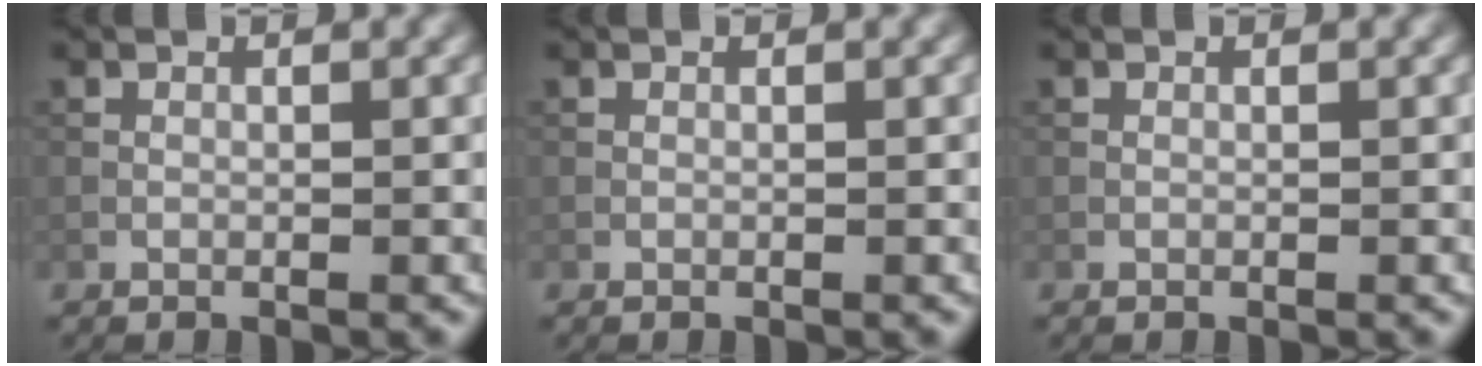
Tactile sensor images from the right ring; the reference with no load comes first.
{"total": 0.0}
{"total": 0.0}